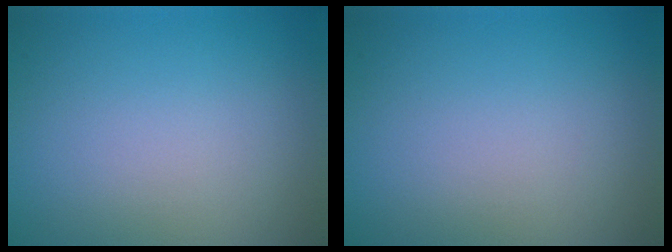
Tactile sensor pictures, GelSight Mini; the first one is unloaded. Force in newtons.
{"total": 0.0}